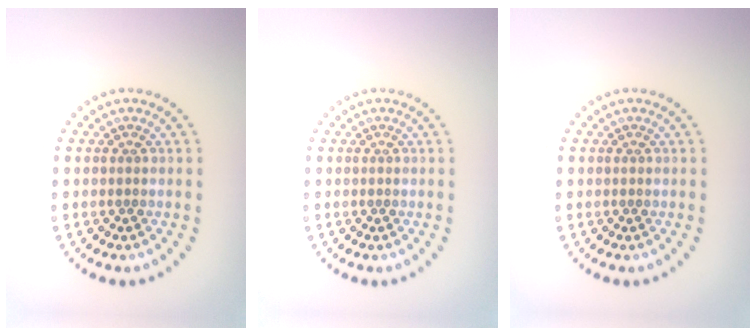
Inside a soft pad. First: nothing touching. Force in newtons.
{"total": 0.0}
{"total": 0.0}